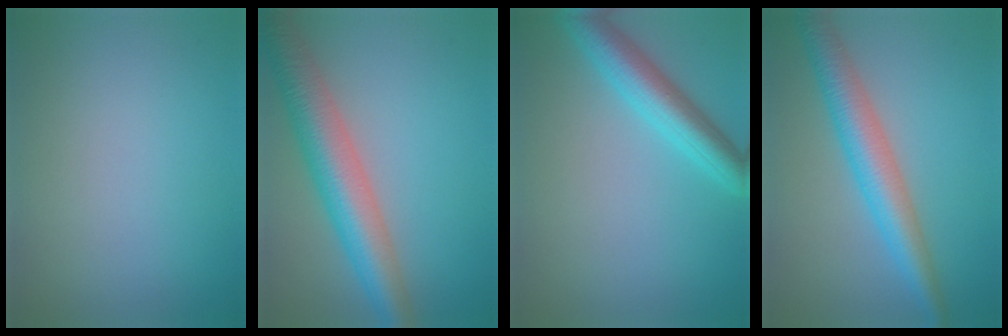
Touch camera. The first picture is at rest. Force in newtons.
{"total": 7.5, "press": 7.5, "slide": 0.2}
{"total": 4.8, "press": 4.8, "slide": 0.2}
{"total": 5.4, "press": 5.4, "slide": 0.0}